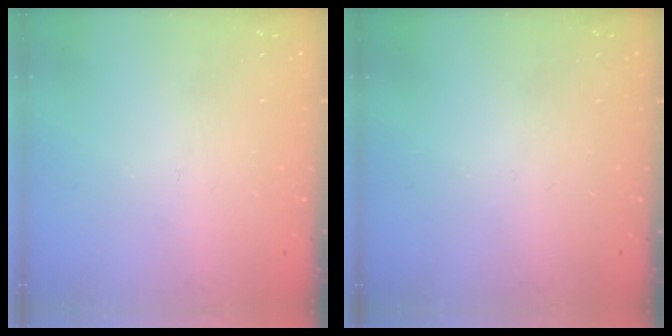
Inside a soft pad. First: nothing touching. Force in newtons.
{"total": 0.0}